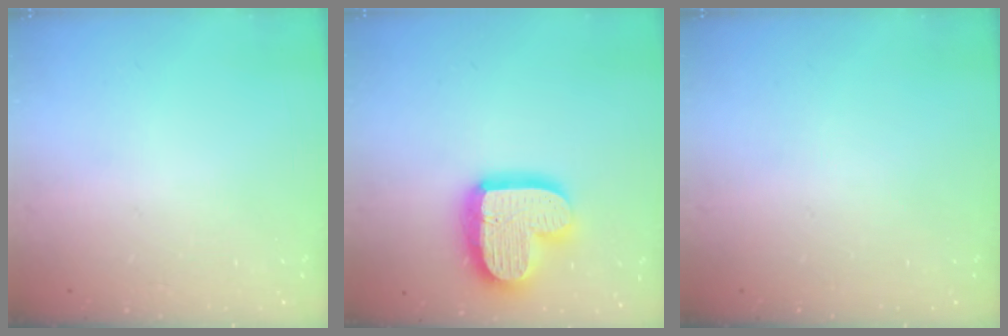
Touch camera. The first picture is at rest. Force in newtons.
{"total": 17.8, "press": 17.8, "slide": 1.3}
{"total": 0.0}